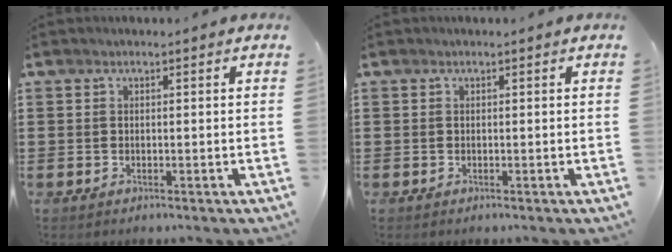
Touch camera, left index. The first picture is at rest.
{"total": 0.0}